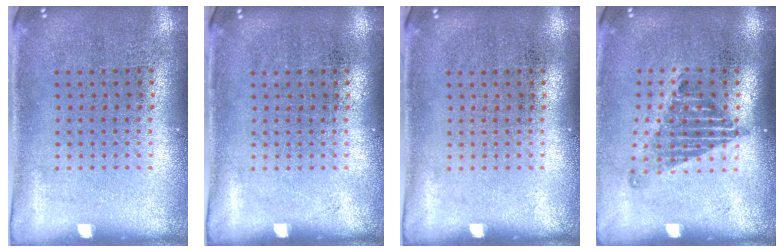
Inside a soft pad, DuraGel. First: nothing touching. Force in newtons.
{"total": 0.0}
{"total": 0.0}
{"total": 1.3, "press": 1.0, "slide": 0.8}